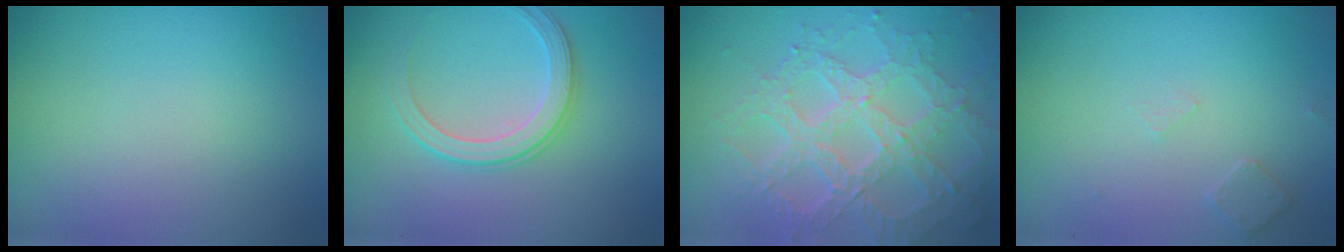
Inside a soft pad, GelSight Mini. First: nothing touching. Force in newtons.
{"total": 3.0, "press": 2.8, "slide": 0.9}
{"total": 7.0, "press": 5.1, "slide": 4.8}
{"total": 1.2, "press": 1.1, "slide": 0.3}